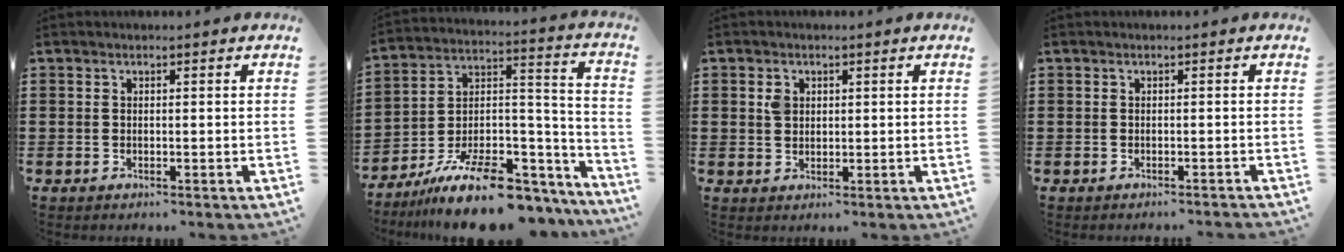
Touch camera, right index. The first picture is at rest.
{"total": 13.9, "force": [-10.0, 5.0, 8.2], "torque": [-0.131, 0.041, -0.170]}
{"total": 2.0, "force": [0.7, 1.4, 1.1], "torque": [-0.026, 0.007, 0.013]}
{"total": 0.7, "force": [-0.7, -0.1, 0.0], "torque": [-0.001, -0.004, -0.015]}